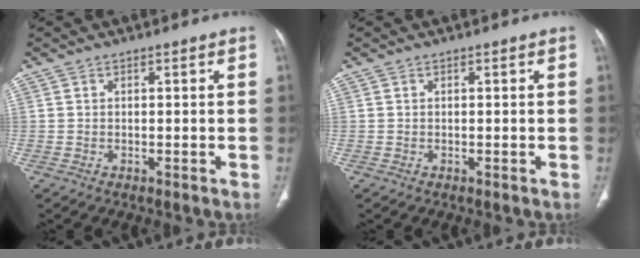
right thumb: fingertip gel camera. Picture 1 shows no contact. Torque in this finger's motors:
{"motor_torque": [0.00, 0.00, -0.05, -0.04, 0.01]}